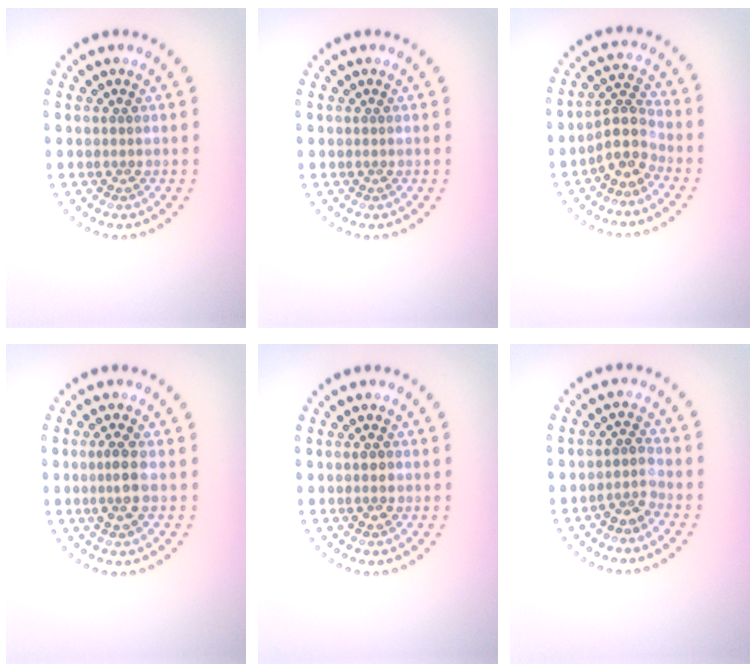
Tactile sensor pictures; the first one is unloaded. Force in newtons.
{"total": 0.0}
{"total": 3.3, "press": 2.6, "slide": 2.1}
{"total": 2.5, "press": 2.3, "slide": 1.0}
{"total": 1.6, "press": 1.6, "slide": 0.1}
{"total": 1.9, "press": 1.4, "slide": 1.3}